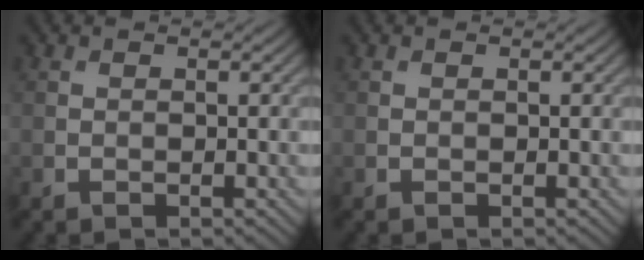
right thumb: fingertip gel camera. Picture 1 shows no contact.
{"total": 0.0}